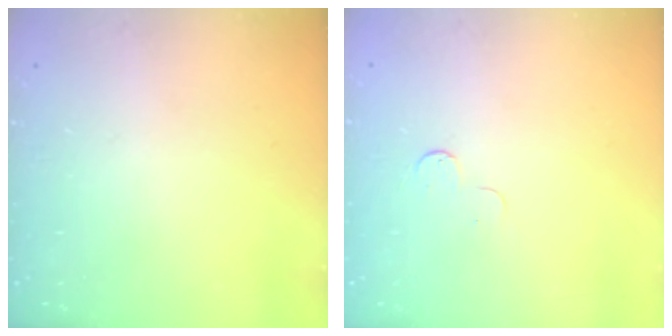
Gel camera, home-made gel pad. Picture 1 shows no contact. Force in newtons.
{"total": 4.1, "press": 4.0, "slide": 0.4}